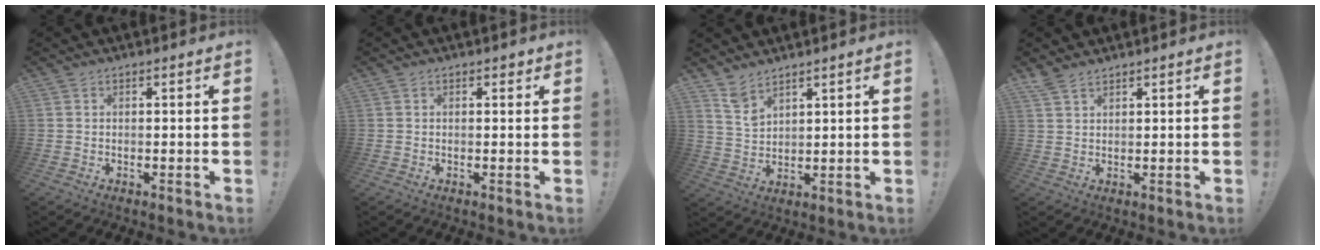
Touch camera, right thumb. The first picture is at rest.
{"total": 0.9, "force": [0.4, 0.7, 0.4], "torque": [0.007, -0.003, 0.005]}
{"total": 5.9, "force": [5.1, 2.2, 2.1], "torque": [-0.036, -0.032, 0.098]}
{"total": 3.7, "force": [3.1, 1.3, 1.5], "torque": [-0.029, -0.016, 0.060]}